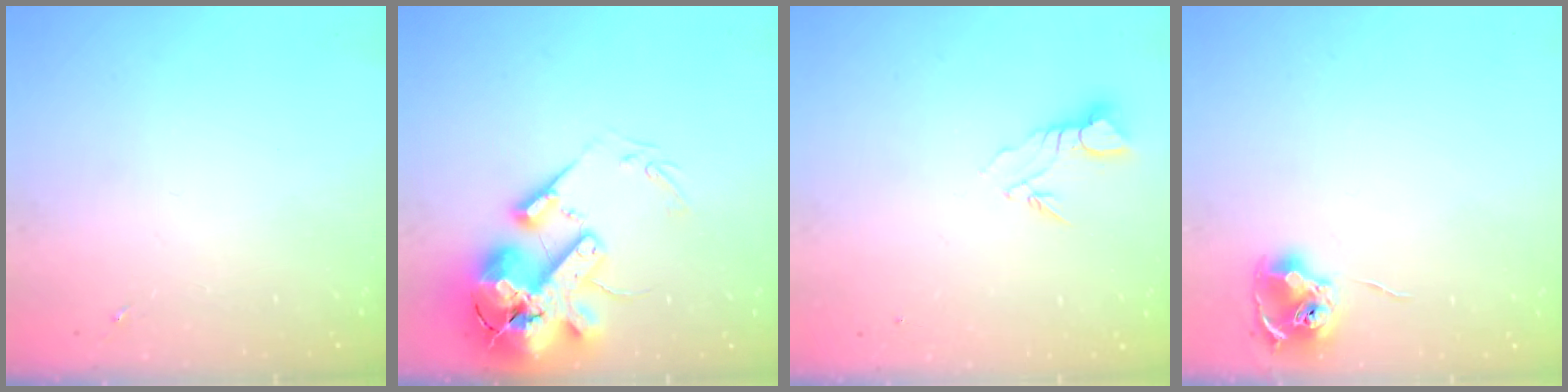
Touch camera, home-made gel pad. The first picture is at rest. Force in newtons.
{"total": 20.9, "press": 20.6, "slide": 3.4}
{"total": 3.8, "press": 3.8, "slide": 0.2}
{"total": 8.4, "press": 8.4, "slide": 0.4}